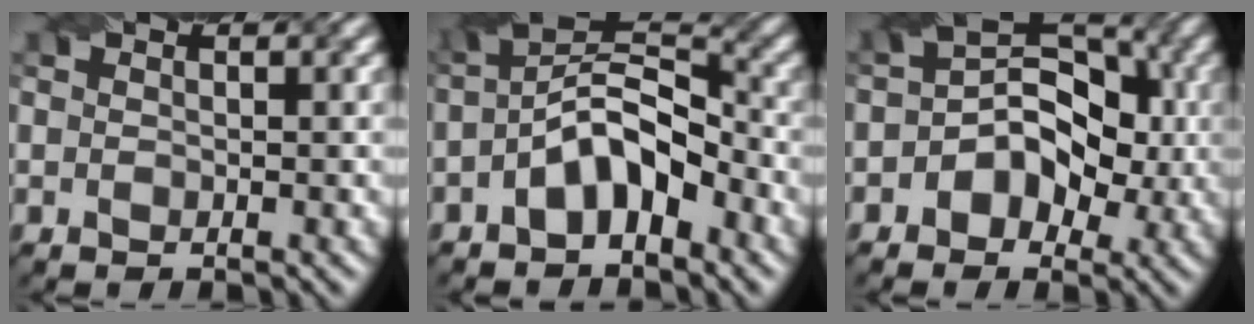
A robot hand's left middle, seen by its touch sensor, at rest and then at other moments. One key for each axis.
{"total": 6.2, "fx": -2.0, "fy": 3.2, "fz": 5.0, "tx": -0.085, "ty": 0.019, "tz": -0.040}
{"total": 6.5, "fx": -0.7, "fy": 4.7, "fz": 4.5, "tx": -0.038, "ty": 0.015, "tz": -0.022}